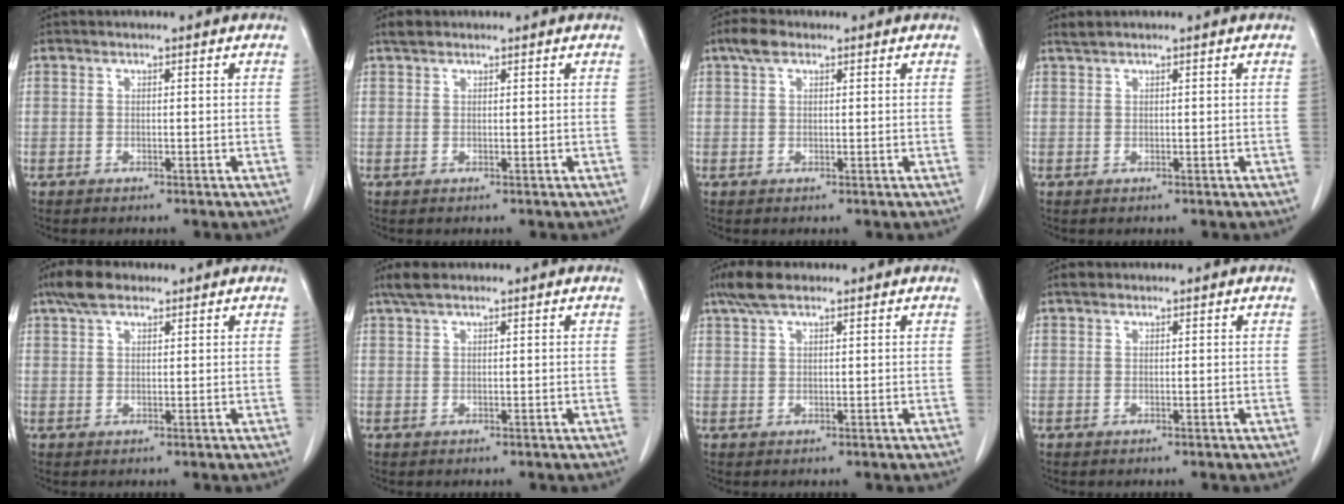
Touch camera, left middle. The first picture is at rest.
{"total": 1.5, "force": [1.2, 0.7, 0.4], "torque": [-0.012, 0.012, 0.020]}
{"total": 2.7, "force": [1.7, 1.4, 1.7], "torque": [-0.038, 0.016, 0.032]}
{"total": 0.9, "force": [0.8, -0.1, 0.3], "torque": [-0.011, 0.009, 0.021]}
{"total": 4.5, "force": [3.3, 1.9, 2.5], "torque": [-0.058, 0.017, 0.062]}
{"total": 2.7, "force": [2.1, 0.8, 1.6], "torque": [-0.038, 0.016, 0.041]}
{"total": 4.7, "force": [3.4, 1.4, 2.9], "torque": [-0.068, 0.020, 0.064]}
{"total": 0.9, "force": [0.7, 0.5, 0.3], "torque": [-0.009, 0.010, 0.011]}